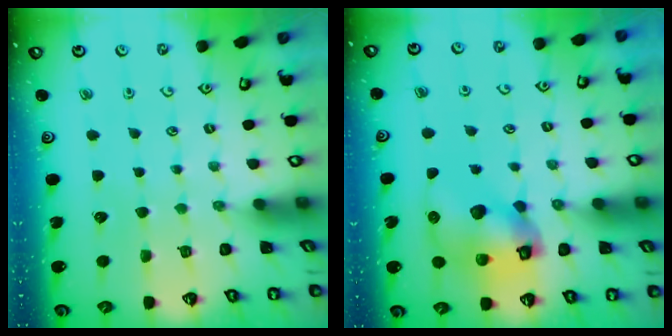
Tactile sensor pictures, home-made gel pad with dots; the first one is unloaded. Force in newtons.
{"total": 12.2, "press": 12.1, "slide": 1.8}